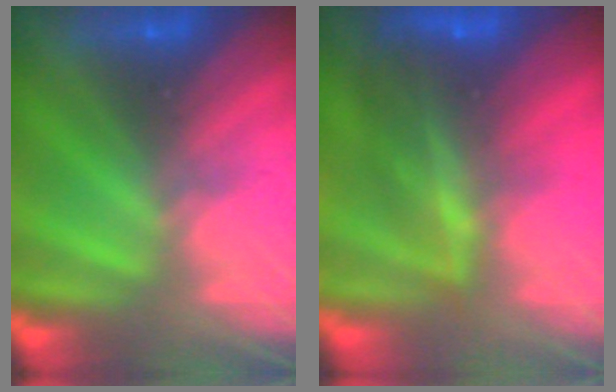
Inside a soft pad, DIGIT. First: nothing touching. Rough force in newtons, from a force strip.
{"total": 5.6}